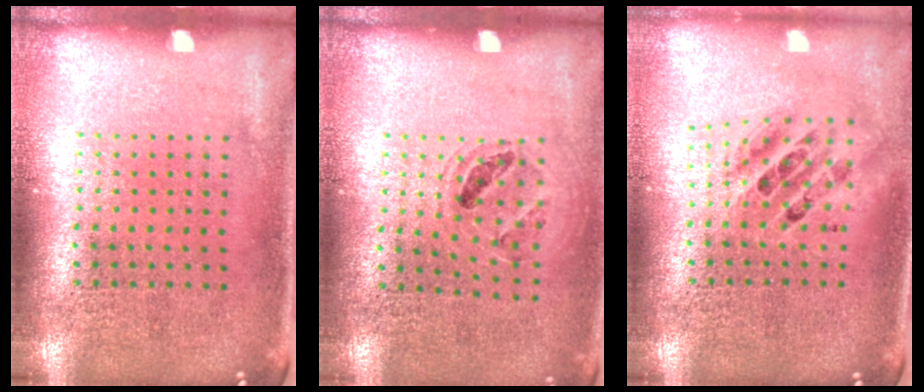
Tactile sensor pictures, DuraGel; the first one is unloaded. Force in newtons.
{"total": 1.0, "press": 1.0, "slide": 0.1}
{"total": 1.7, "press": 1.4, "slide": 1.0}